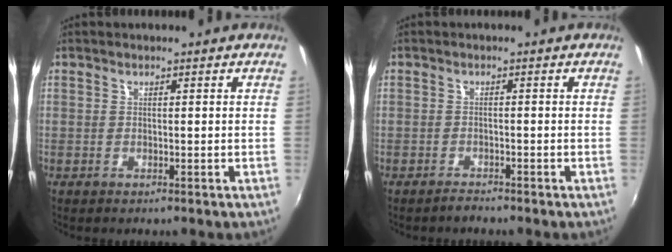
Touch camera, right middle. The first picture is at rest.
{"total": 1.5, "force": [-1.5, 0.2, 0.2], "torque": [-0.008, 0.001, -0.026]}